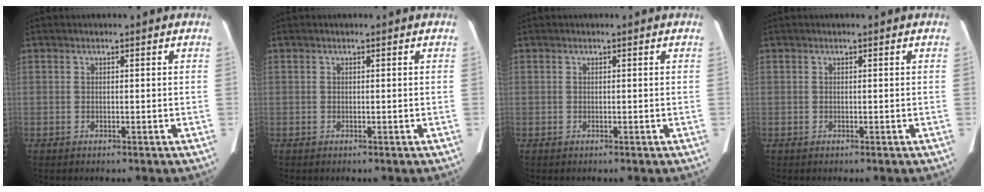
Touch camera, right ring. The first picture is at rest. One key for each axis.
{"total": 0.0}
{"total": 0.0}
{"total": 0.0}